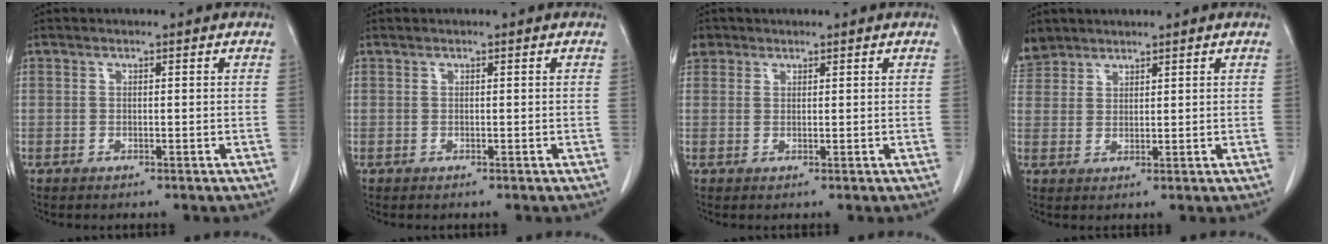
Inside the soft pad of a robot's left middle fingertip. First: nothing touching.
{"total": 0.0}
{"total": 3.1, "force": [1.8, 2.5, 0.4], "torque": [-0.006, 0.014, 0.034]}
{"total": 4.4, "force": [3.9, 2.2, 0.2], "torque": [-0.003, 0.010, 0.080]}